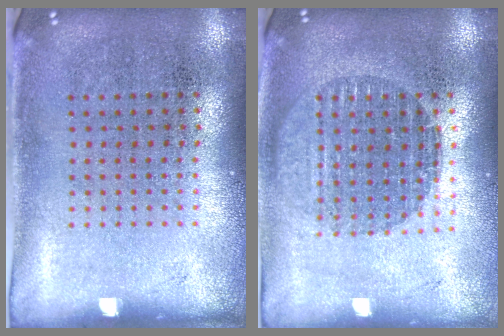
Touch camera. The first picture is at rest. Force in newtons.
{"total": 1.6, "press": 1.4, "slide": 0.8}